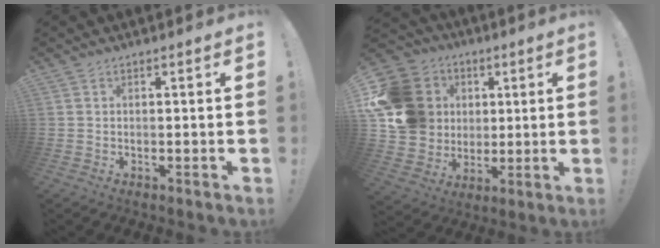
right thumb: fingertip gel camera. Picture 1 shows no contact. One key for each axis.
{"total": 19.7, "fx": 3.6, "fy": 17.3, "fz": 8.7, "tx": -0.156, "ty": -0.006, "tz": 0.101}